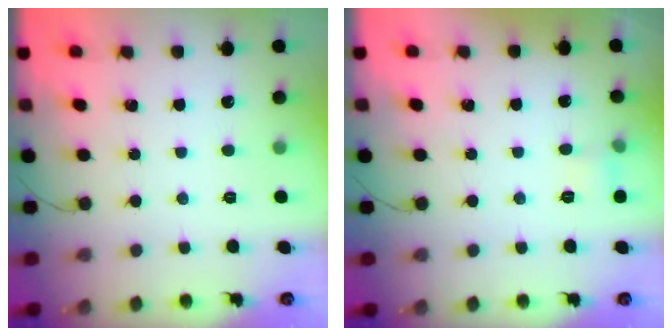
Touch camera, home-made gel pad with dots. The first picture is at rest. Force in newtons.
{"total": 4.7, "press": 4.5, "slide": 1.3}